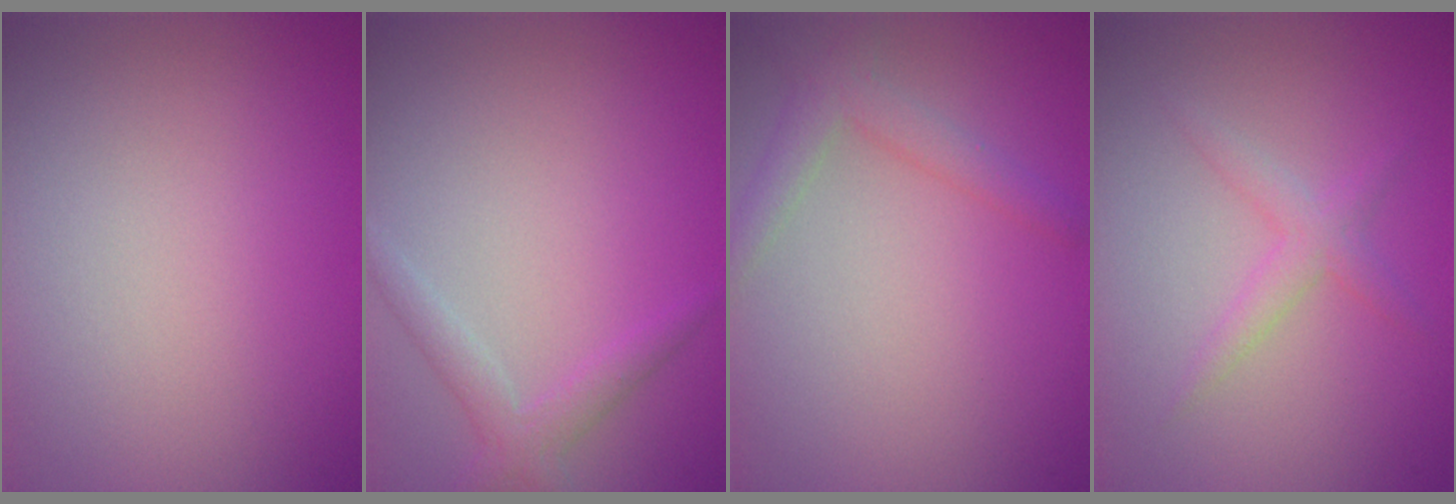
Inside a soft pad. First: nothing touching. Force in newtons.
{"total": 2.0, "press": 2.0, "slide": 0.1}
{"total": 2.3, "press": 2.3, "slide": 0.3}
{"total": 1.8, "press": 1.8, "slide": 0.2}